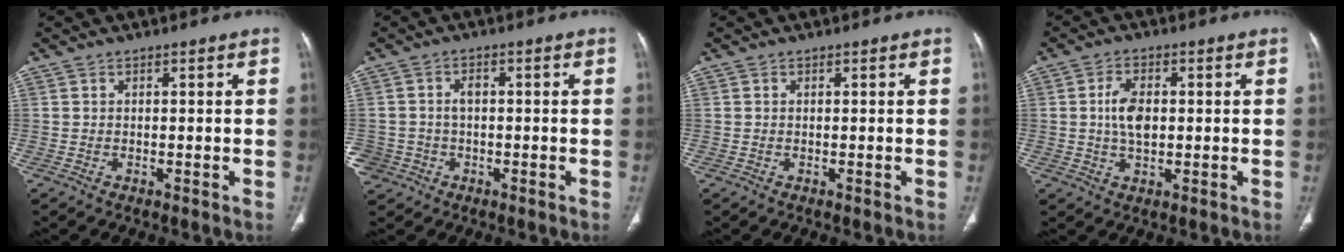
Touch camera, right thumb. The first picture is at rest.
{"total": 6.0, "force": [-1.7, 5.6, 1.5], "torque": [-0.023, 0.020, -0.022]}
{"total": 0.0}
{"total": 5.8, "force": [0.4, 3.5, 4.6], "torque": [-0.083, 0.003, 0.007]}